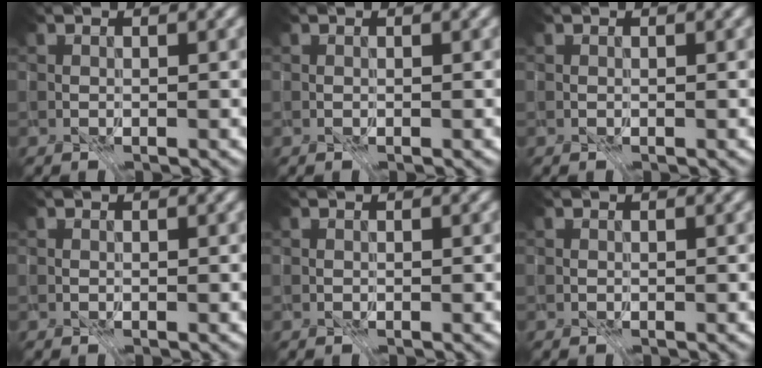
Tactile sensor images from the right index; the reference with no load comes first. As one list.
[{"total": 0.0}, {"total": 0.0}, {"total": 0.0}, {"total": 0.0}, {"total": 0.0}]